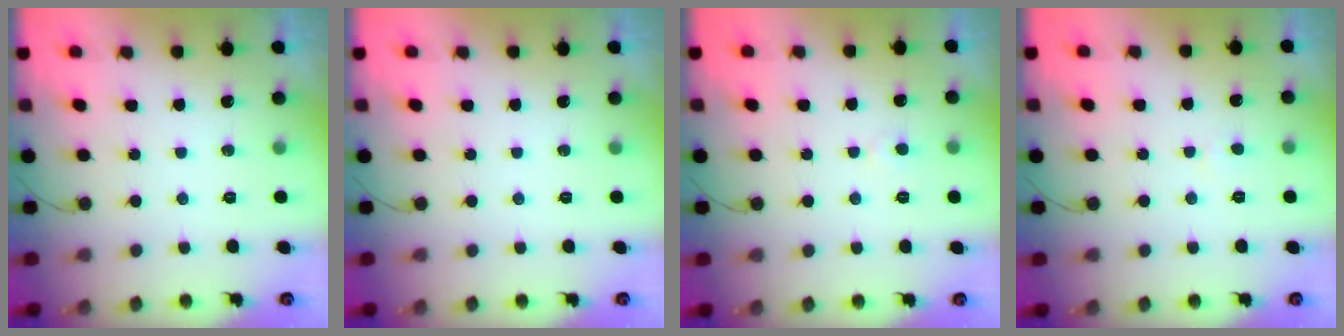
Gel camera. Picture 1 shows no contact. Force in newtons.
{"total": 0.0}
{"total": 2.1, "press": 2.1, "slide": 0.3}
{"total": 1.6, "press": 1.5, "slide": 0.2}